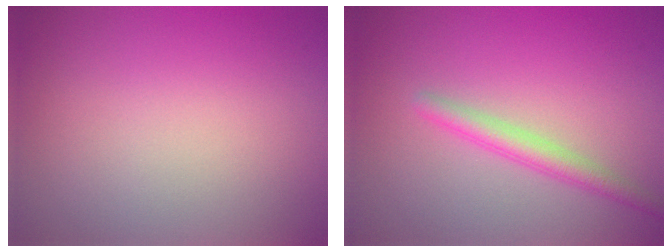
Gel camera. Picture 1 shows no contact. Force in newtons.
{"total": 2.4, "press": 2.4, "slide": 0.1}